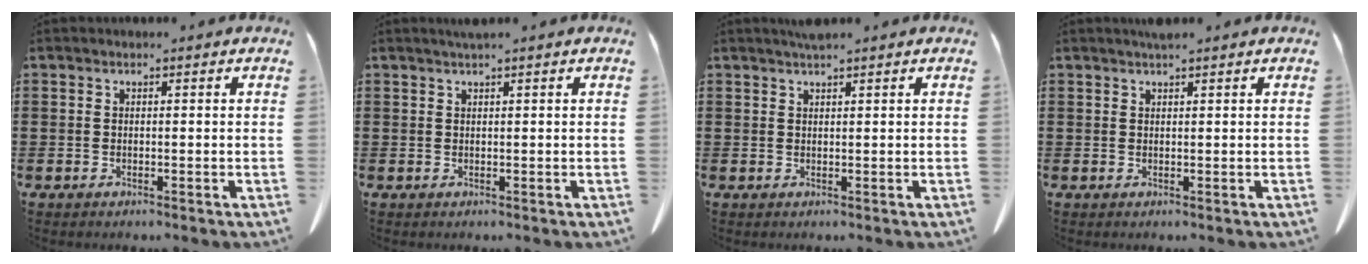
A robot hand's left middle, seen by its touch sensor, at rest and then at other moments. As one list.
[{"total": 1.0, "force": [0.7, -0.1, 0.7], "torque": [-0.013, 0.000, 0.013]}, {"total": 1.4, "force": [1.2, 0.0, 0.7], "torque": [-0.016, -0.001, 0.024]}, {"total": 1.2, "force": [1.0, 0.1, 0.7], "torque": [-0.016, 0.000, 0.018]}]